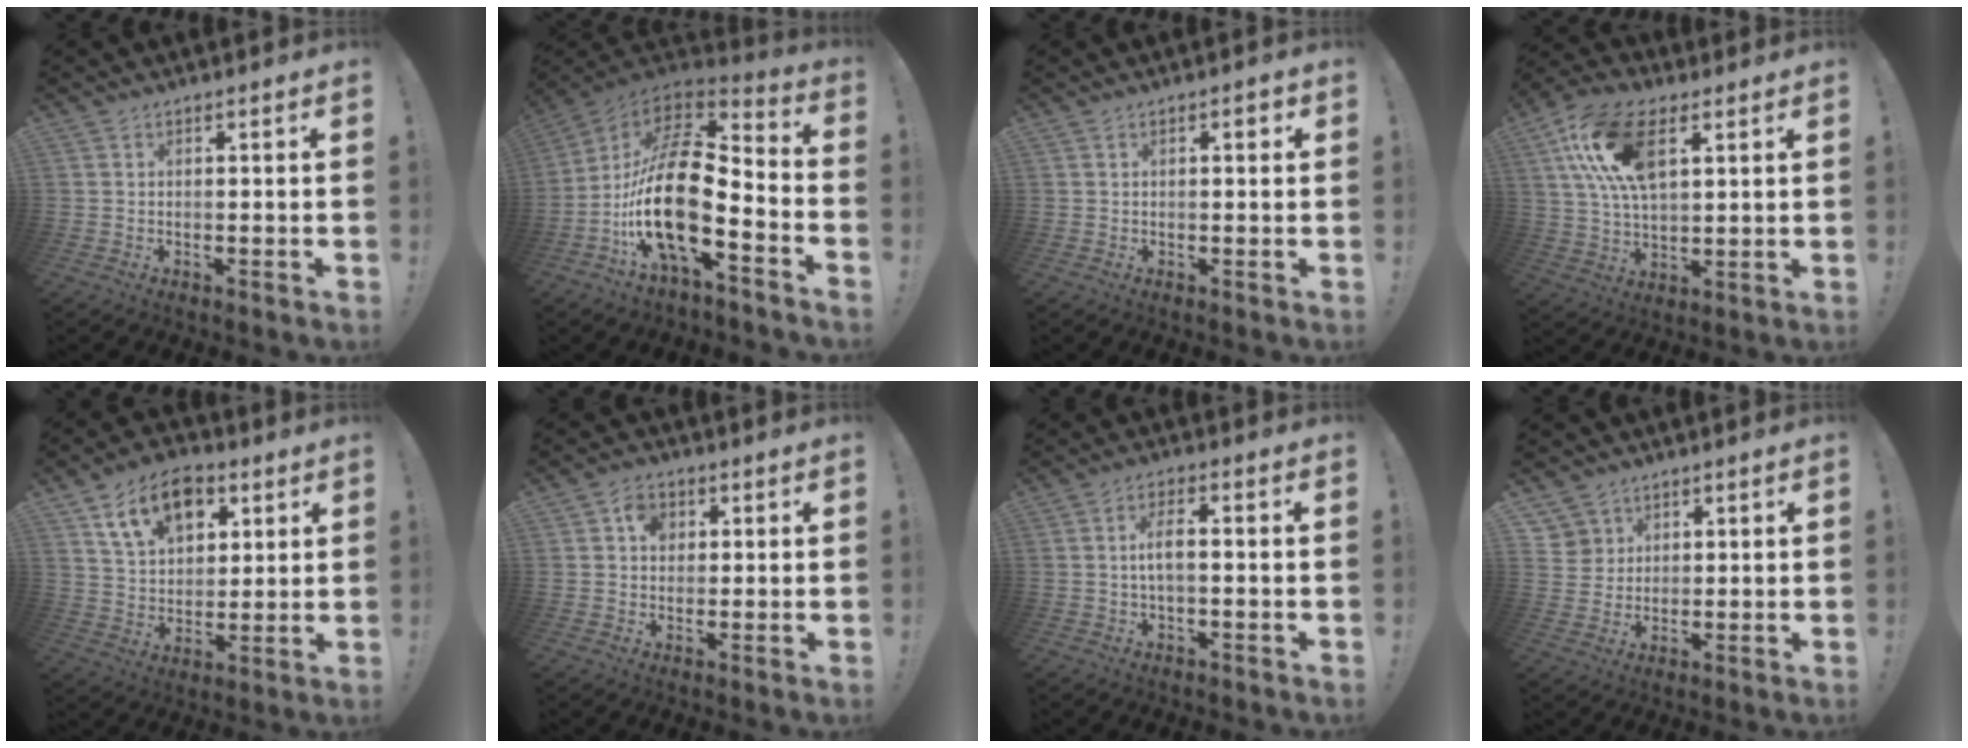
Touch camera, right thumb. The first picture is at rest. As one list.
[{"total": 22.2, "force": [-5.4, 8.3, 19.9], "torque": [-0.407, 0.016, -0.096]}, {"total": 1.4, "force": [0.5, 0.4, 1.2], "torque": [-0.010, -0.003, 0.005]}, {"total": 17.5, "force": [6.9, 9.6, 13.0], "torque": [-0.243, -0.009, 0.123]}, {"total": 15.2, "force": [7.7, 10.0, 8.5], "torque": [-0.129, -0.024, 0.142]}, {"total": 5.3, "force": [1.5, 4.3, 2.7], "torque": [-0.028, -0.001, 0.023]}, {"total": 4.8, "force": [-0.3, 1.3, 4.6], "torque": [-0.080, -0.001, -0.008]}, {"total": 5.4, "force": [3.3, 4.3, -0.1], "torque": [0.004, -0.026, 0.064]}]